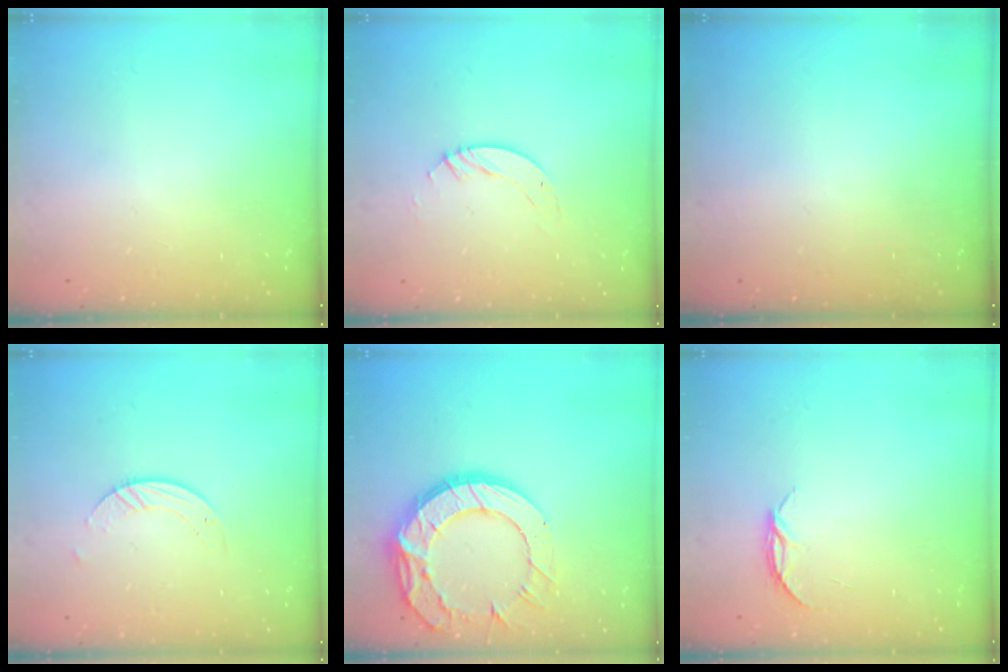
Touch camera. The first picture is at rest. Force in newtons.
{"total": 3.0, "press": 3.0, "slide": 0.2}
{"total": 0.0}
{"total": 3.1, "press": 3.1, "slide": 0.2}
{"total": 18.8, "press": 18.7, "slide": 1.6}
{"total": 4.3, "press": 4.3, "slide": 0.5}